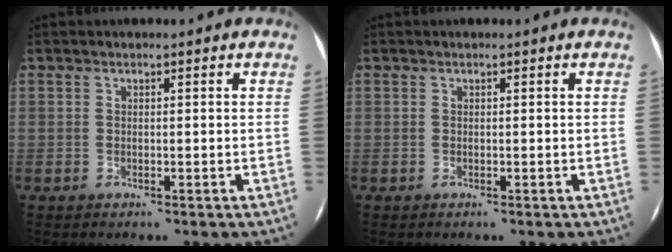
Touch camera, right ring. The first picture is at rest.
{"total": 0.0}